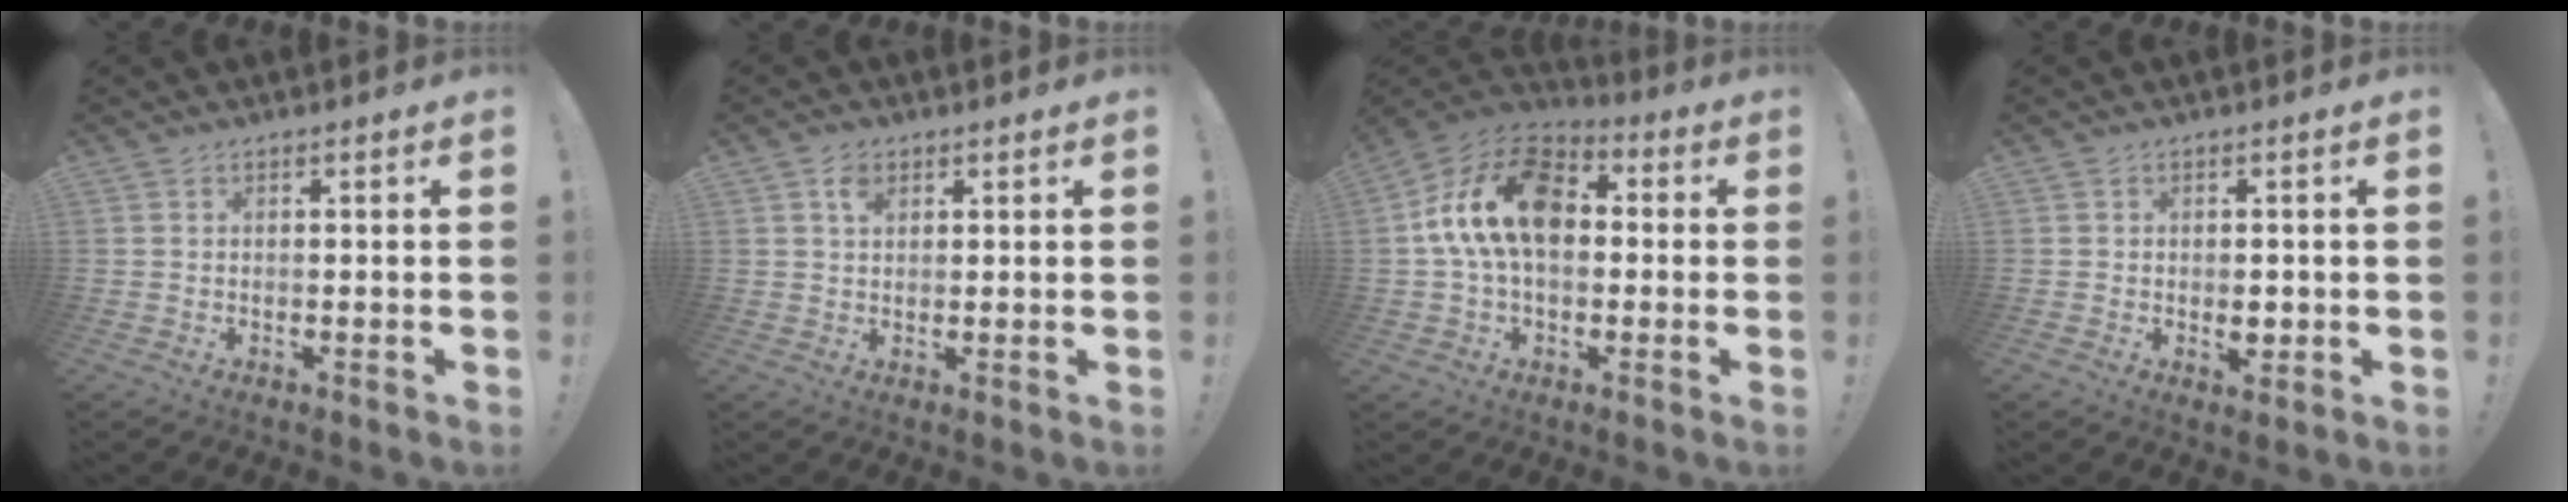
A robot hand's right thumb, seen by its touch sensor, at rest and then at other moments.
{"total": 3.4, "force": [1.6, 2.3, 1.9], "torque": [-0.020, -0.005, 0.026]}
{"total": 18.5, "force": [2.8, 11.7, 14.0], "torque": [-0.244, 0.012, 0.050]}
{"total": 2.7, "force": [-0.3, 2.0, 1.8], "torque": [-0.012, -0.001, -0.007]}